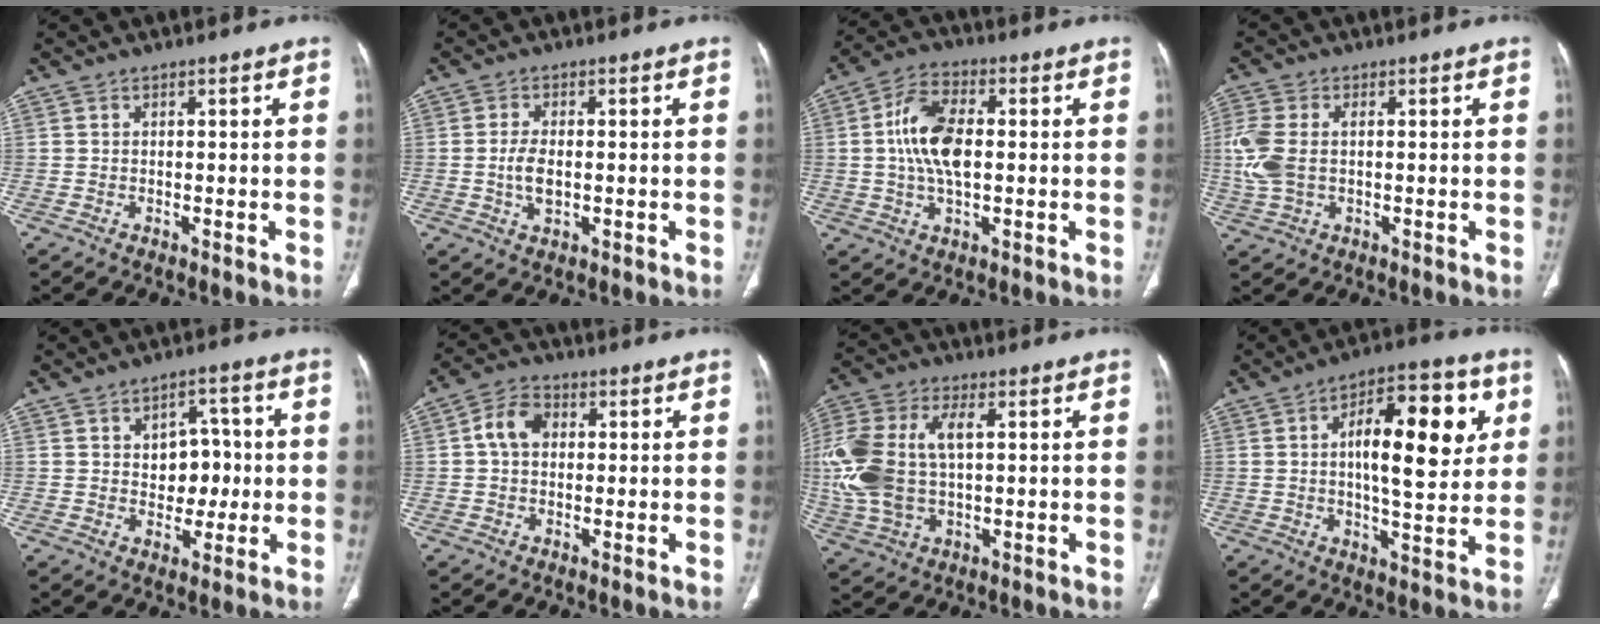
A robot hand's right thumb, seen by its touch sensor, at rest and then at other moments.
{"total": 4.5, "force": [-0.4, 2.4, 3.8], "torque": [-0.074, 0.000, -0.007]}
{"total": 11.0, "force": [0.7, 5.8, 9.3], "torque": [-0.182, 0.009, 0.011]}
{"total": 7.9, "force": [0.3, 4.9, 6.2], "torque": [-0.172, 0.010, 0.010]}
{"total": 8.0, "force": [0.6, 5.8, 5.4], "torque": [-0.031, 0.008, 0.011]}
{"total": 6.1, "force": [0.9, 4.5, 4.0], "torque": [-0.067, 0.015, 0.009]}
{"total": 17.4, "force": [1.8, 9.9, 14.2], "torque": [-0.337, 0.012, 0.039]}
{"total": 17.6, "force": [4.3, 7.1, 15.5], "torque": [-0.195, 0.002, 0.057]}